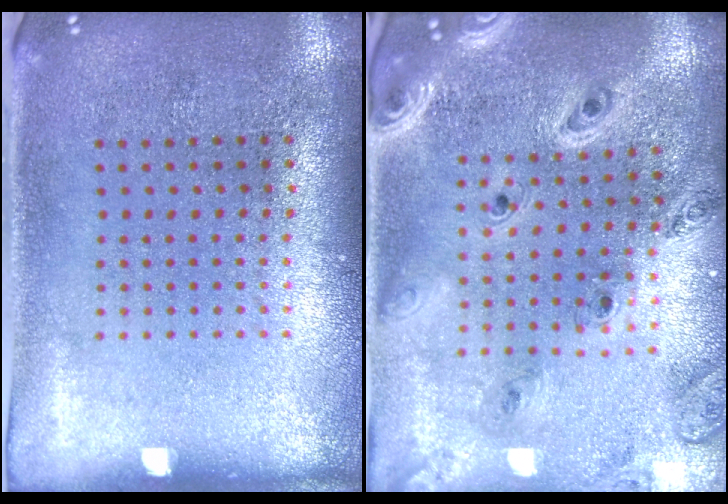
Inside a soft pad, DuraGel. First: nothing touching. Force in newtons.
{"total": 1.8, "press": 1.7, "slide": 0.4}